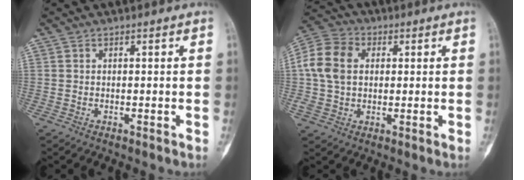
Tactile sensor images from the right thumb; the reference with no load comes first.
{"total": 10.9, "force": [1.6, 8.2, 7.0], "torque": [-0.130, 0.020, 0.025]}